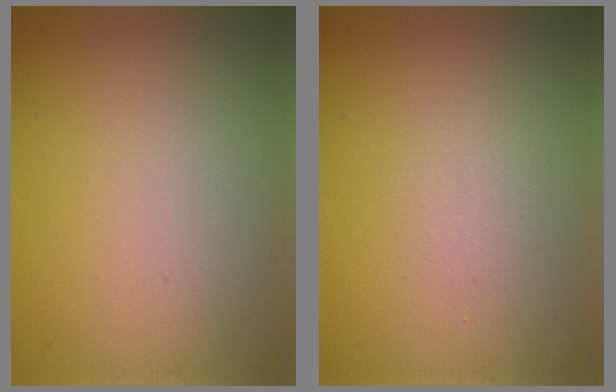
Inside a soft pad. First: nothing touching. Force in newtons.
{"total": 0.9, "press": 0.9, "slide": 0.1}